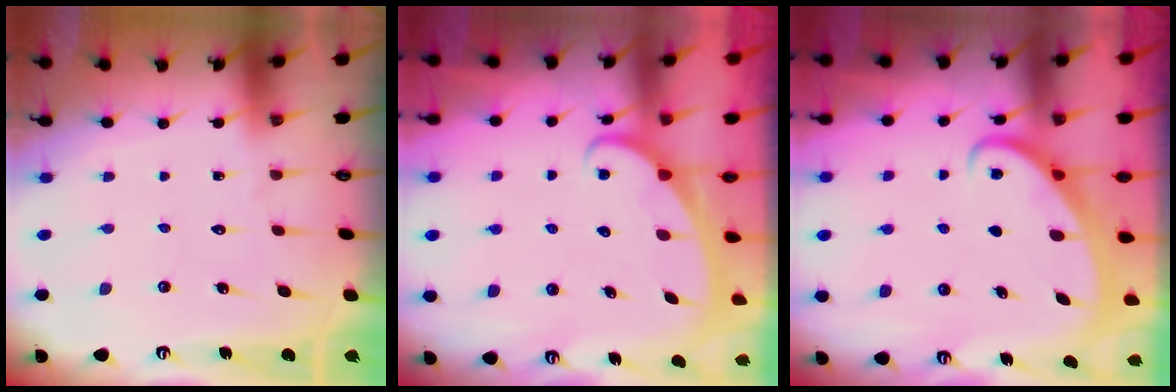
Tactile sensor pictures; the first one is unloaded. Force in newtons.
{"total": 2.3, "press": 2.3, "slide": 0.4}
{"total": 2.4, "press": 2.4, "slide": 0.3}